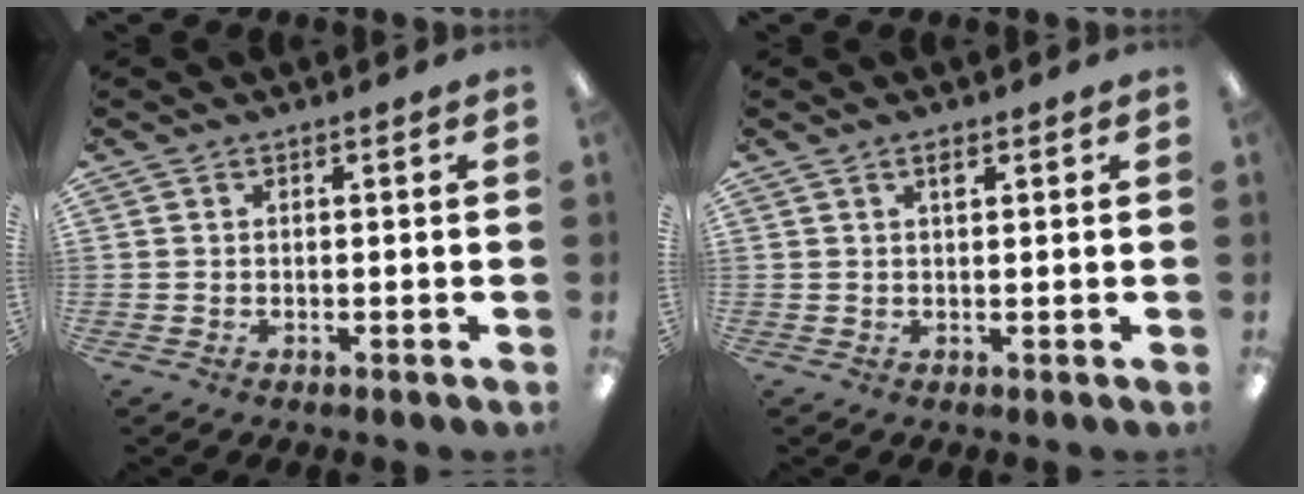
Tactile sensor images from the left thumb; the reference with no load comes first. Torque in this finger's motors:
{"motor_torque": [0.15, 0.03, 0.40, -0.02, 0.00]}